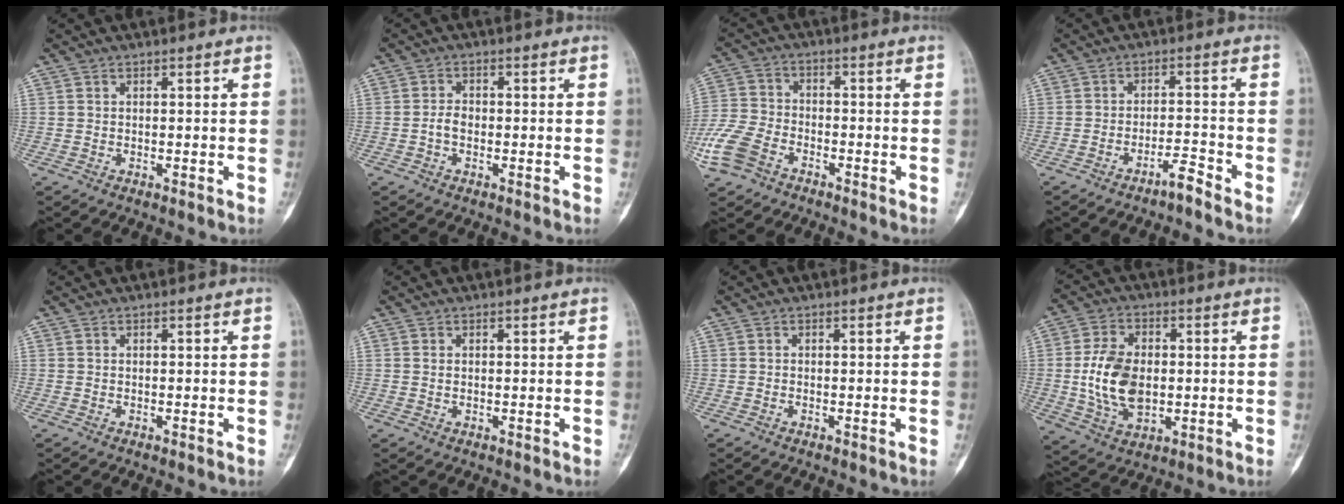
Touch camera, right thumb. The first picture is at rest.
{"total": 2.5, "force": [-0.7, 1.6, 1.8], "torque": [-0.031, 0.010, -0.017]}
{"total": 9.9, "force": [-5.3, 6.4, 5.4], "torque": [-0.118, 0.015, -0.110]}
{"total": 3.4, "force": [-2.9, 0.2, 1.8], "torque": [-0.028, 0.027, -0.051]}
{"total": 0.0}
{"total": 0.7, "force": [0.1, 0.5, 0.5], "torque": [-0.015, 0.001, 0.005]}
{"total": 0.0}
{"total": 12.6, "force": [-0.3, 8.2, 9.6], "torque": [-0.171, 0.000, 0.001]}